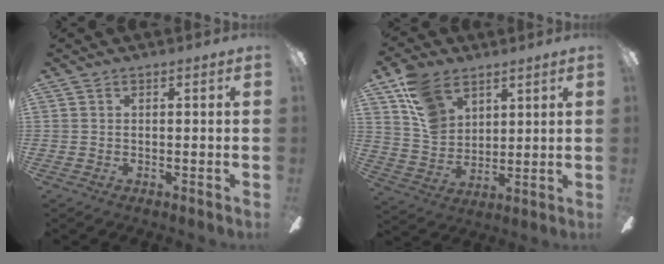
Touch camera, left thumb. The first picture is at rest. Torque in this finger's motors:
{"motor_torque": [1.26, 1.11, 0.72, -0.89, 0.09]}